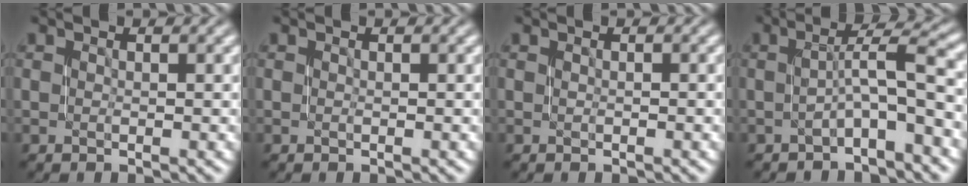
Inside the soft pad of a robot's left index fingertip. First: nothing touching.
{"total": 0.0}
{"total": 0.0}
{"total": 3.8, "force": [-1.2, 0.4, 3.6], "torque": [-0.055, 0.022, -0.025]}